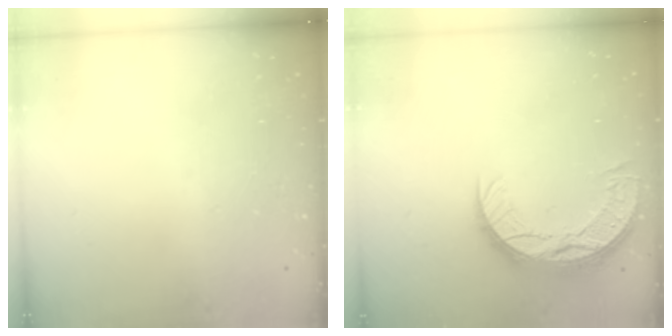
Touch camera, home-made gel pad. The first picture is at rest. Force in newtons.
{"total": 12.2, "press": 12.2, "slide": 0.8}